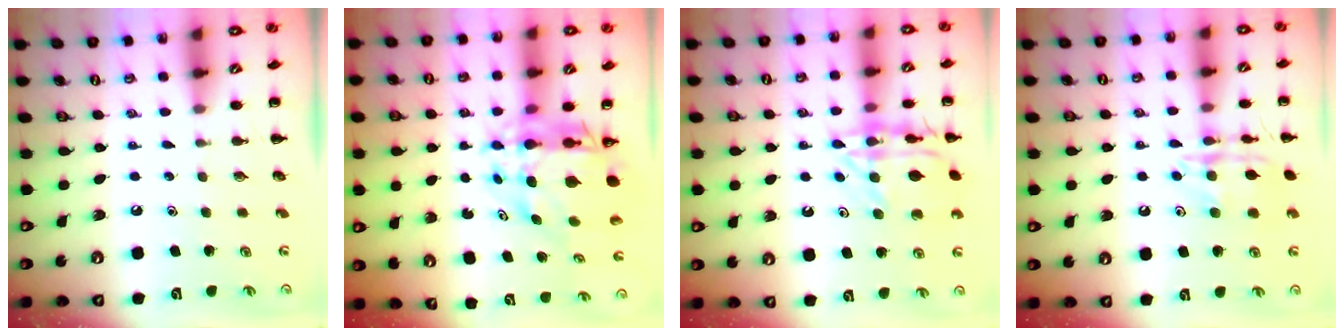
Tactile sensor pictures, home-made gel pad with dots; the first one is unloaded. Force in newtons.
{"total": 10.4, "press": 9.8, "slide": 3.5}
{"total": 16.1, "press": 16.1, "slide": 0.8}
{"total": 13.5, "press": 13.5, "slide": 0.7}